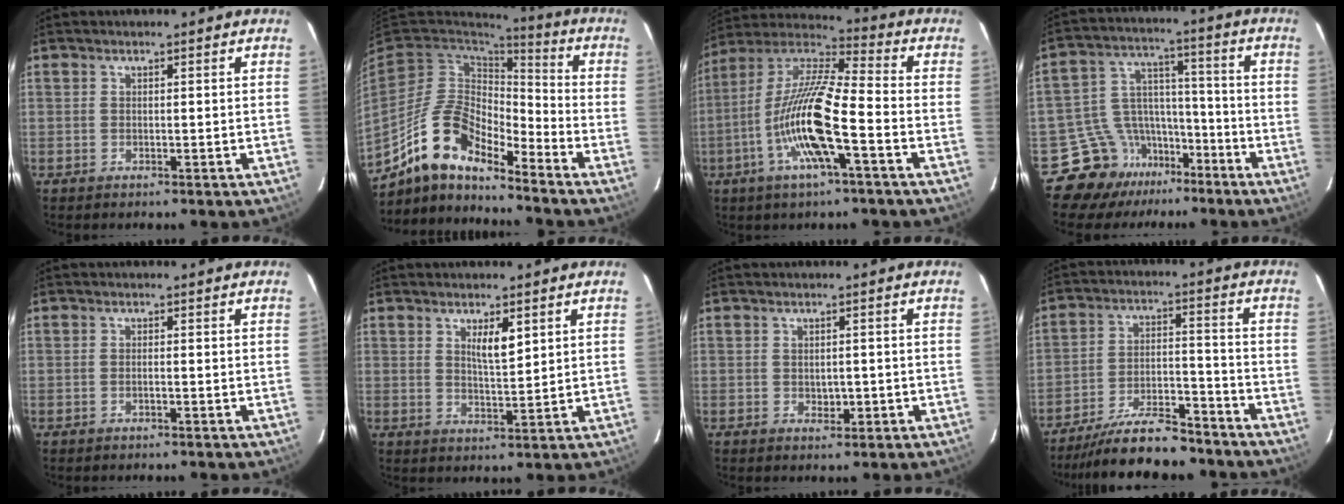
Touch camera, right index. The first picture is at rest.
{"total": 12.1, "force": [-10.0, 3.6, 5.8], "torque": [-0.117, 0.029, -0.188]}
{"total": 16.0, "force": [-4.6, 1.9, 15.2], "torque": [-0.308, 0.000, -0.089]}
{"total": 11.6, "force": [-7.7, 8.6, 1.3], "torque": [-0.020, 0.081, -0.118]}
{"total": 0.6, "force": [-0.2, 0.0, 0.6], "torque": [-0.013, 0.000, -0.002]}
{"total": 4.1, "force": [2.0, 0.9, 3.5], "torque": [-0.063, -0.004, 0.038]}
{"total": 2.0, "force": [-0.3, 1.3, 1.5], "torque": [-0.023, 0.000, 0.002]}
{"total": 12.0, "force": [-10.6, 2.3, 5.1], "torque": [-0.084, 0.004, -0.181]}